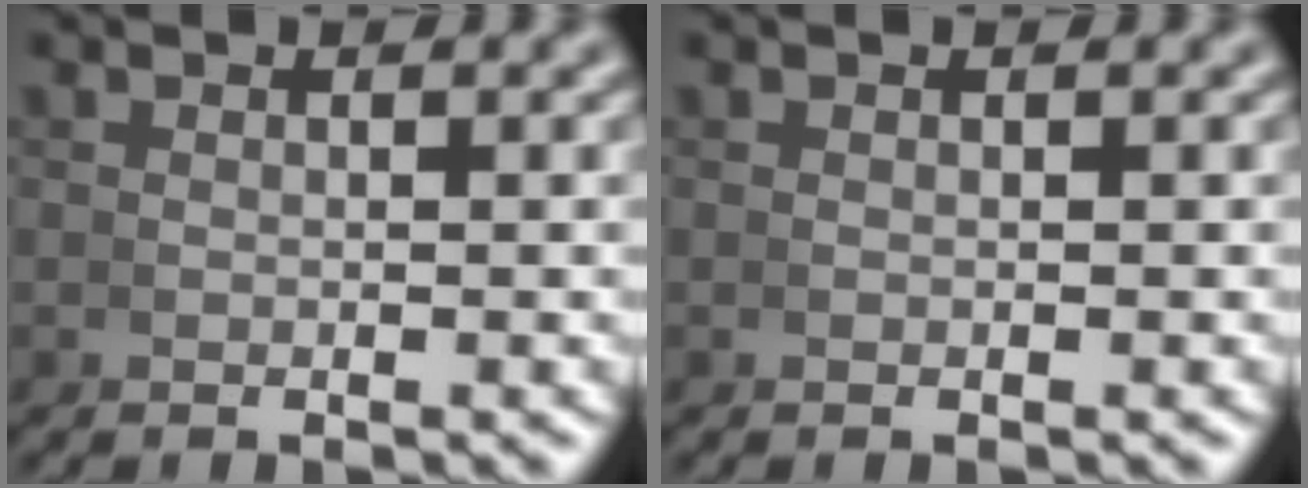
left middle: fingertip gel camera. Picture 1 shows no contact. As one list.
[{"total": 0.8, "force": [0.1, -0.7, -0.2], "torque": [0.010, -0.003, 0.006]}]